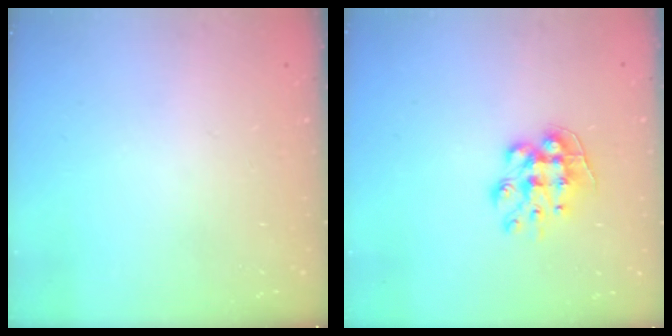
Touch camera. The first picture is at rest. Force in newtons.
{"total": 10.8, "press": 10.8, "slide": 0.9}